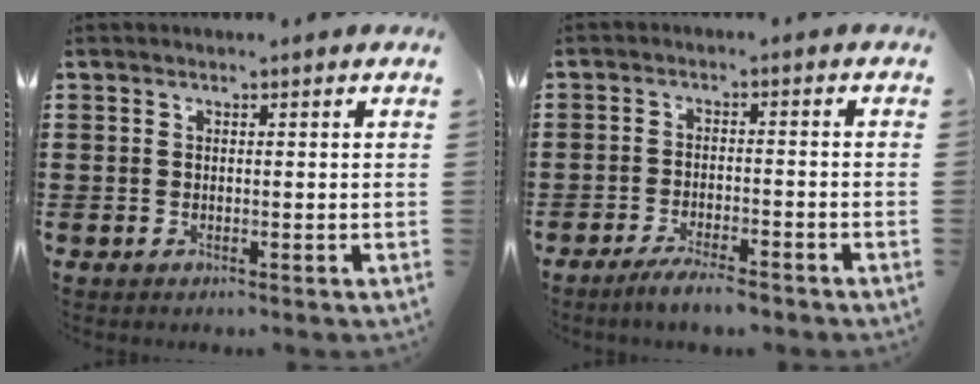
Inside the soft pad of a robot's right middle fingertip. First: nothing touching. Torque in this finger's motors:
{"motor_torque": [2.14, 0.00, 0.07, 0.08]}